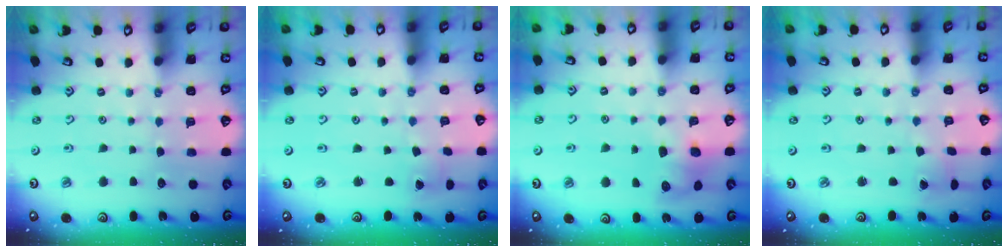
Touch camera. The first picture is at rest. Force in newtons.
{"total": 1.5, "press": 1.5, "slide": 0.1}
{"total": 7.4, "press": 7.4, "slide": 0.3}
{"total": 1.6, "press": 1.5, "slide": 0.1}